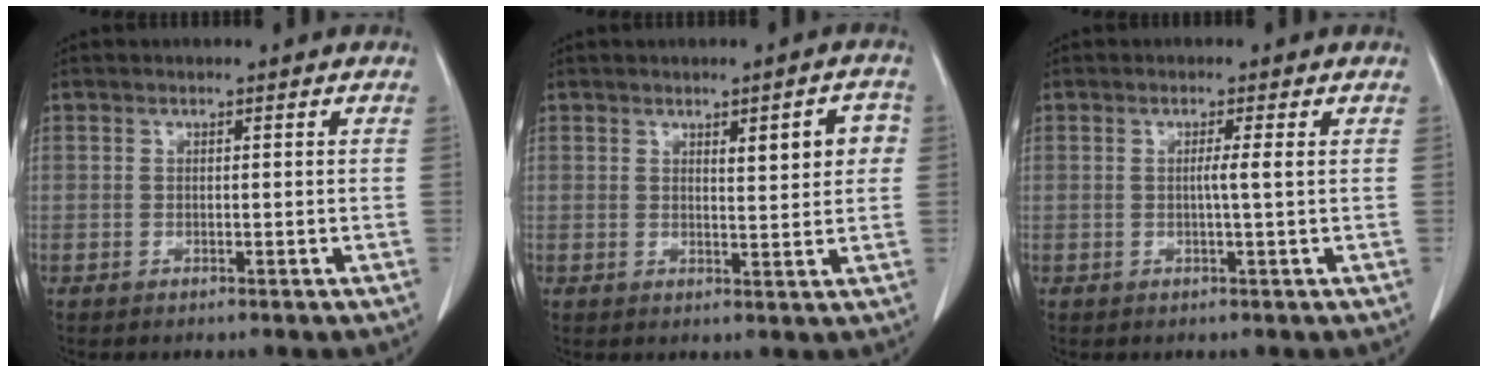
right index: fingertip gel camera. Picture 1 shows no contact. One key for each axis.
{"total": 5.2, "fx": 1.5, "fy": 1.3, "fz": 4.8, "tx": -0.062, "ty": 0.007, "tz": 0.022}
{"total": 1.7, "fx": 0.1, "fy": -0.6, "fz": 1.6, "tx": -0.028, "ty": 0.000, "tz": 0.001}